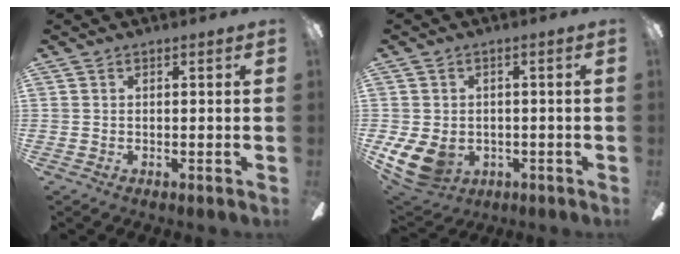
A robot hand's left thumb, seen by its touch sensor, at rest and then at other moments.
{"total": 8.9, "force": [-2.6, 6.8, 5.1], "torque": [-0.136, 0.006, -0.046]}